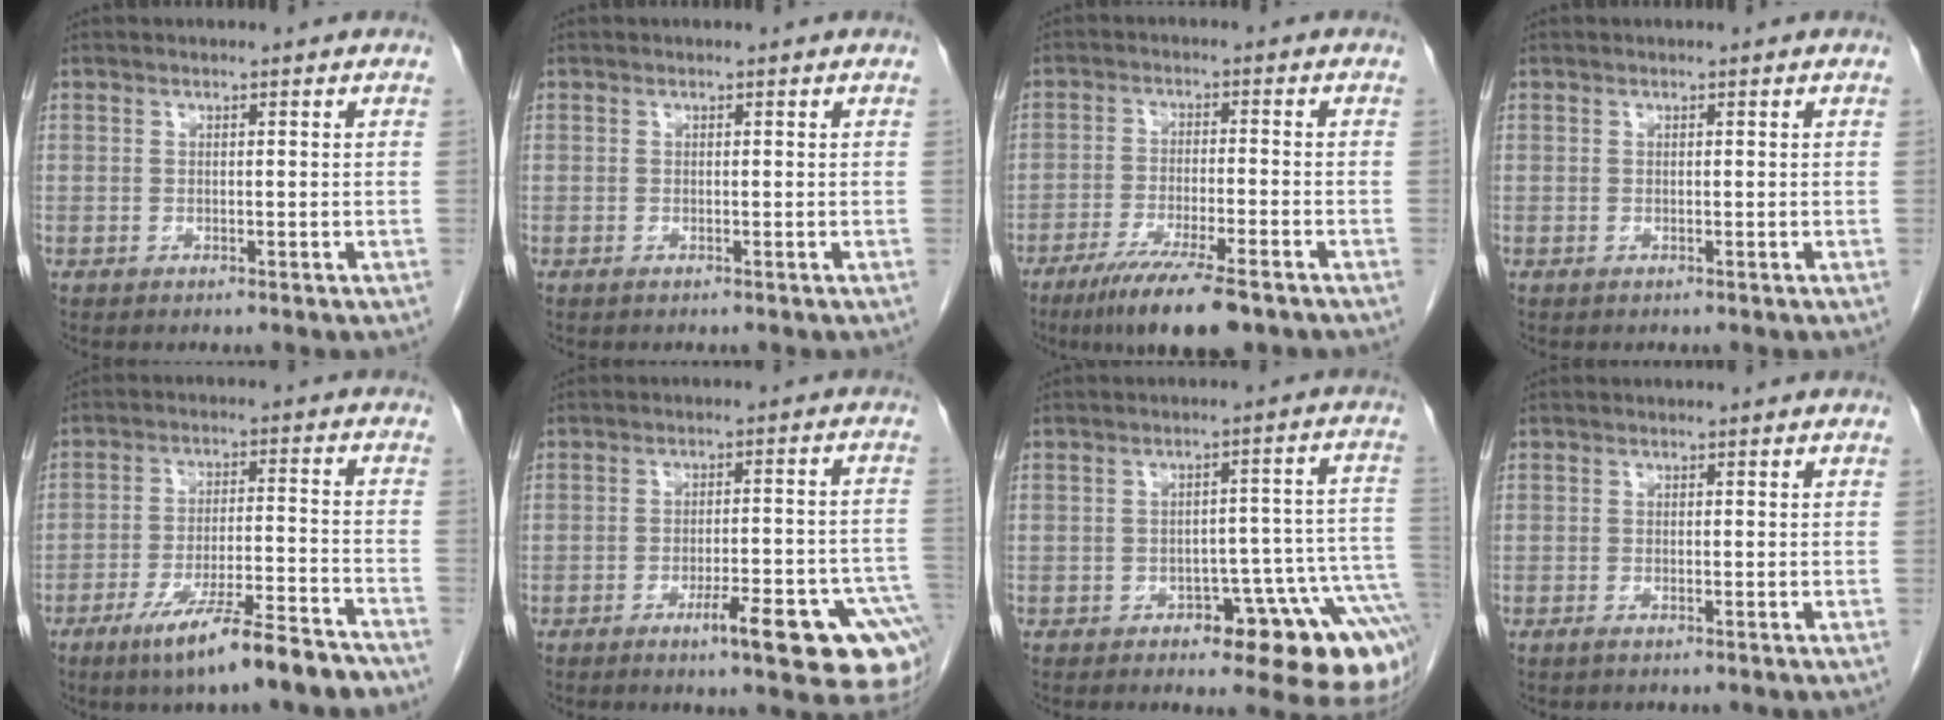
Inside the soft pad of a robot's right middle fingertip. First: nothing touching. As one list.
[{"total": 0.0}, {"total": 10.9, "force": [-7.7, 1.2, 7.7], "torque": [-0.129, -0.027, -0.124]}, {"total": 0.0}, {"total": 12.0, "force": [-8.6, 0.9, 8.2], "torque": [-0.137, -0.015, -0.139]}, {"total": 14.5, "force": [-7.9, 2.4, 12.0], "torque": [-0.061, 0.018, -0.098]}, {"total": 13.3, "force": [-7.5, 4.2, 10.1], "torque": [-0.036, 0.041, -0.091]}, {"total": 0.6, "force": [-0.4, 0.0, 0.4], "torque": [-0.009, -0.001, -0.008]}]